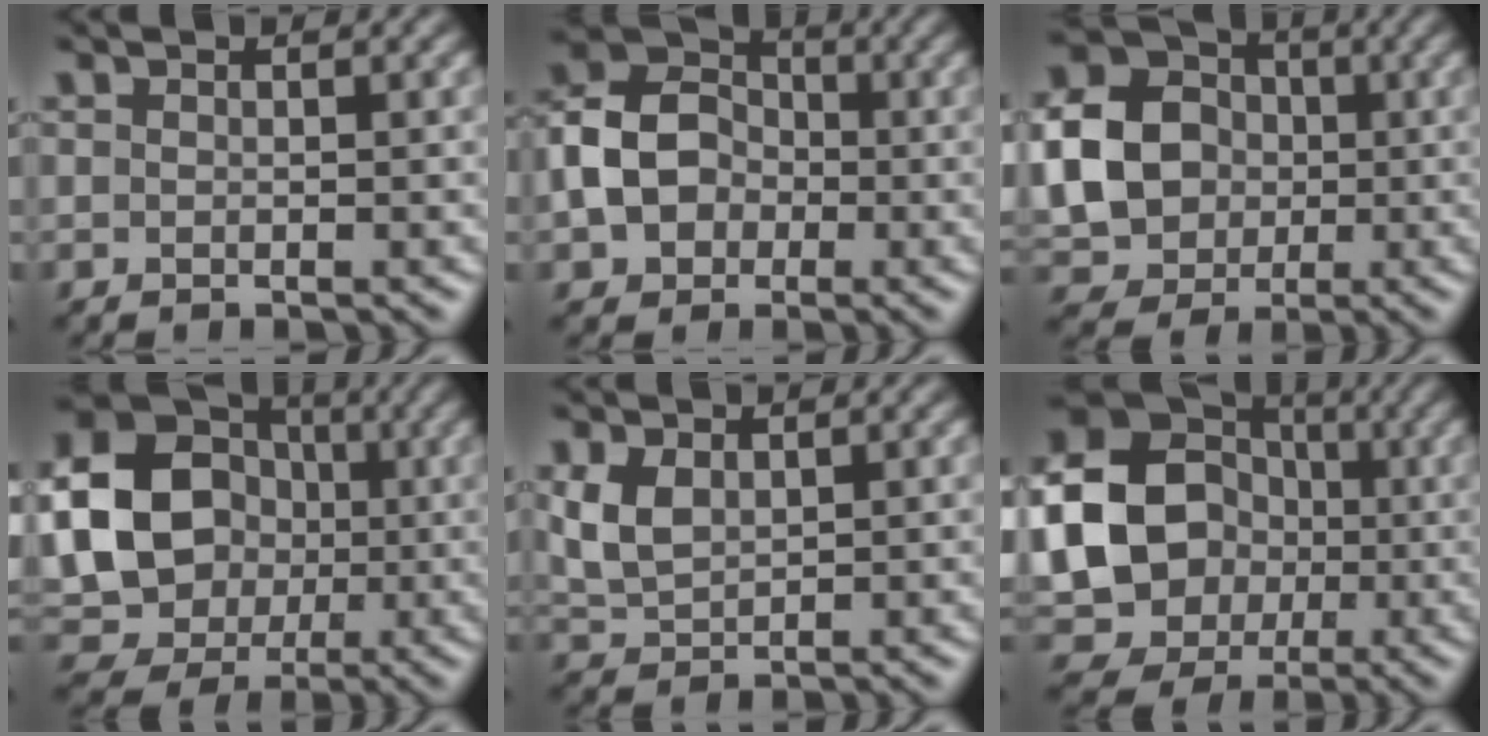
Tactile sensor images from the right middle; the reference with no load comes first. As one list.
[{"total": 6.9, "force": [-1.2, 5.6, 3.9], "torque": [-0.084, 0.006, -0.034]}, {"total": 9.5, "force": [-0.1, 8.1, 4.9], "torque": [-0.129, -0.003, -0.011]}, {"total": 18.4, "force": [0.7, 16.5, 8.0], "torque": [-0.213, 0.025, -0.027]}, {"total": 3.1, "force": [1.0, 2.1, 2.1], "torque": [-0.056, 0.001, 0.026]}, {"total": 20.0, "force": [-0.3, 18.5, 7.6], "torque": [-0.209, 0.011, -0.051]}]